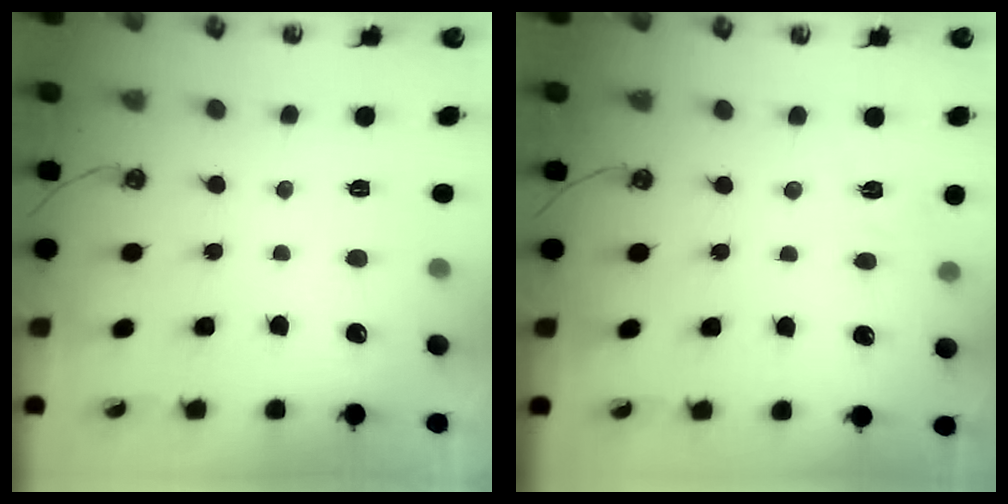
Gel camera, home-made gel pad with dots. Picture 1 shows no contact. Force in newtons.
{"total": 3.6, "press": 3.6, "slide": 0.5}